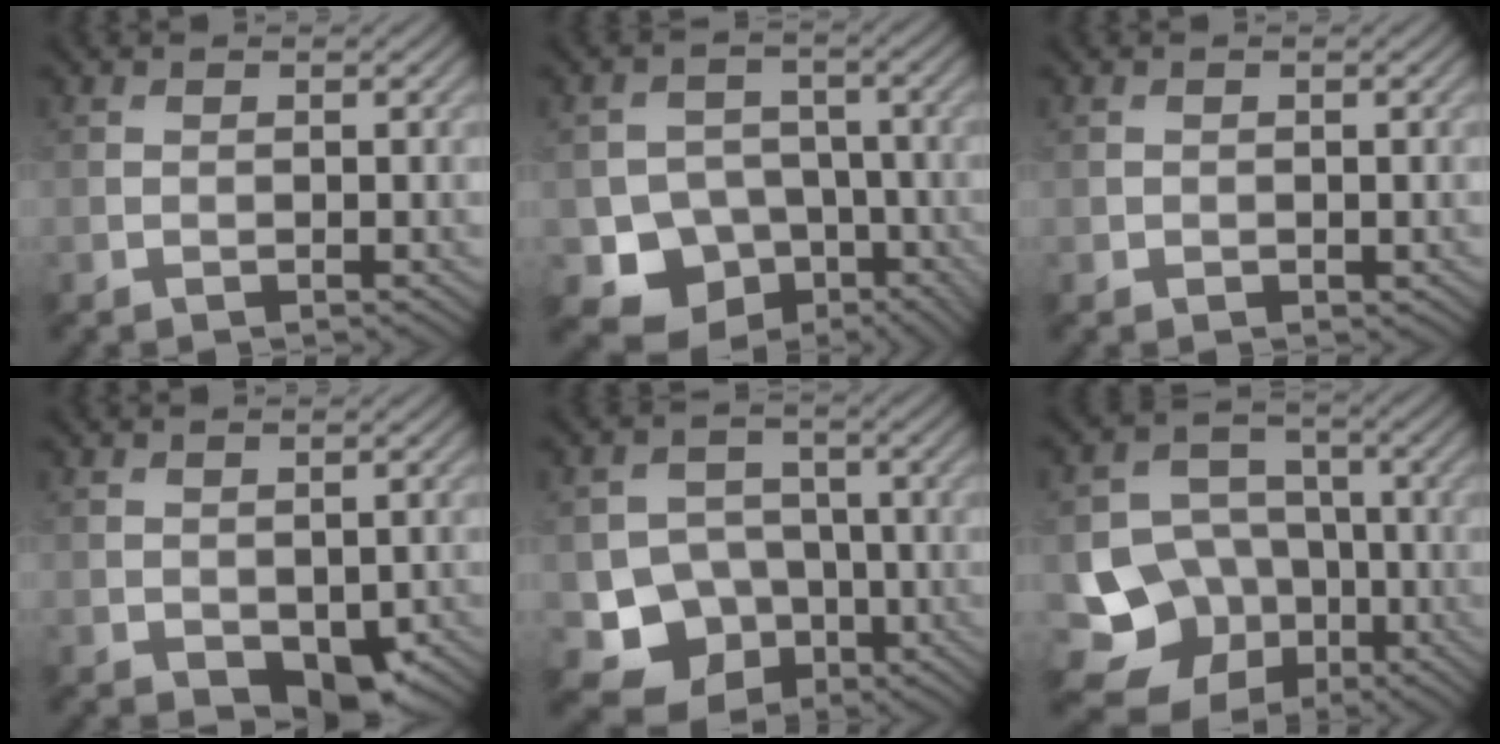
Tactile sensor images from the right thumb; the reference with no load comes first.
{"total": 8.5, "force": [-3.8, 6.8, 3.4], "torque": [-0.059, -0.026, -0.069]}
{"total": 0.8, "force": [0.1, 0.8, 0.2], "torque": [-0.003, -0.006, 0.002]}
{"total": 5.2, "force": [-1.9, 3.2, 3.6], "torque": [-0.056, -0.024, -0.017]}
{"total": 8.2, "force": [-3.5, 6.7, 3.2], "torque": [-0.059, -0.024, -0.067]}
{"total": 13.5, "force": [-5.9, 10.9, 5.4], "torque": [-0.118, -0.034, -0.103]}